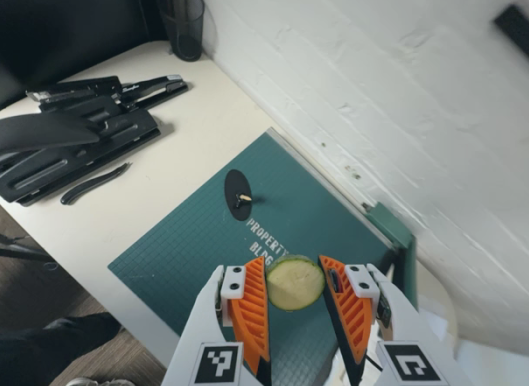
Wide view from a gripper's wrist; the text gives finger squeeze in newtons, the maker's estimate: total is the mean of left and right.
{"total": 8.6, "left": 8.5, "right": 8.7}